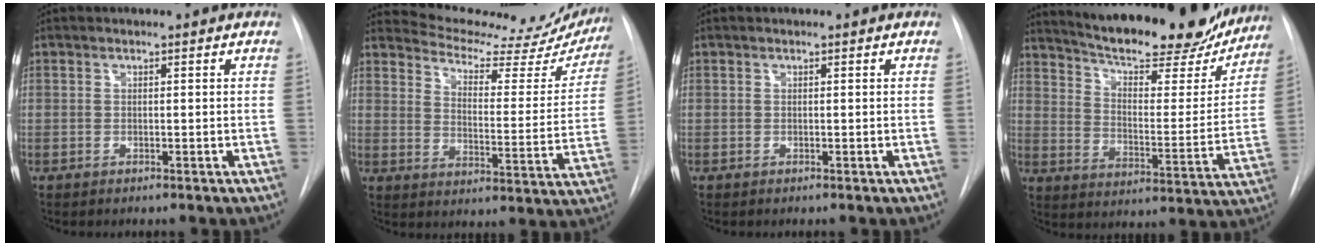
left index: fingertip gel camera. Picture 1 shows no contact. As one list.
[{"total": 22.3, "force": [21.0, 3.9, 6.5], "torque": [-0.084, -0.075, 0.257]}, {"total": 0.0}, {"total": 26.1, "force": [22.7, 6.0, 11.4], "torque": [-0.179, -0.031, 0.304]}]